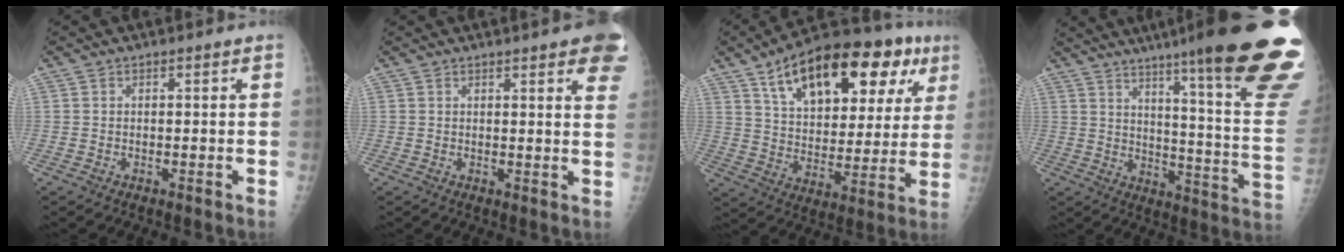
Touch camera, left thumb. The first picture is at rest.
{"total": 10.2, "force": [6.0, 2.3, 8.0], "torque": [-0.072, -0.013, 0.058]}
{"total": 27.2, "force": [13.3, 13.0, 19.8], "torque": [-0.263, 0.001, 0.205]}
{"total": 31.4, "force": [21.9, 2.5, 22.3], "torque": [-0.224, -0.119, 0.292]}